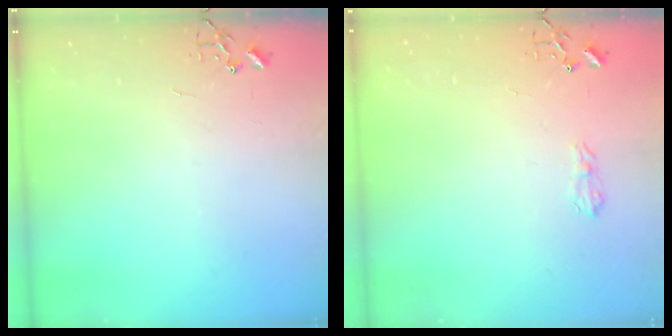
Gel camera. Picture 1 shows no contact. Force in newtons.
{"total": 7.0, "press": 6.9, "slide": 0.9}